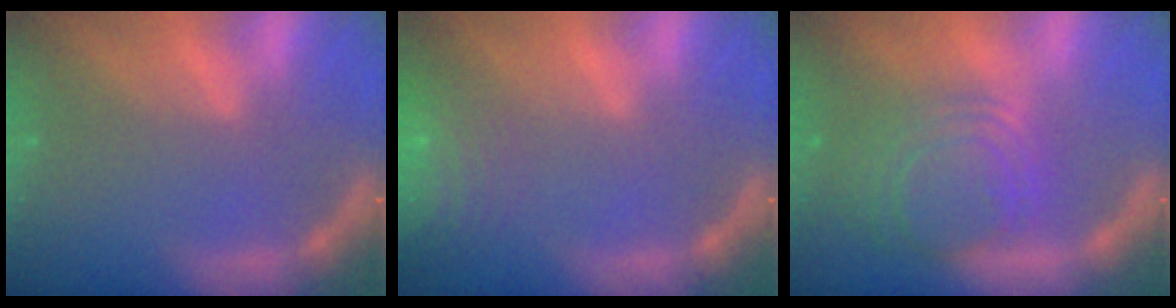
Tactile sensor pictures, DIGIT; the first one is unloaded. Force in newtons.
{"total": 10.0}
{"total": 8.5}